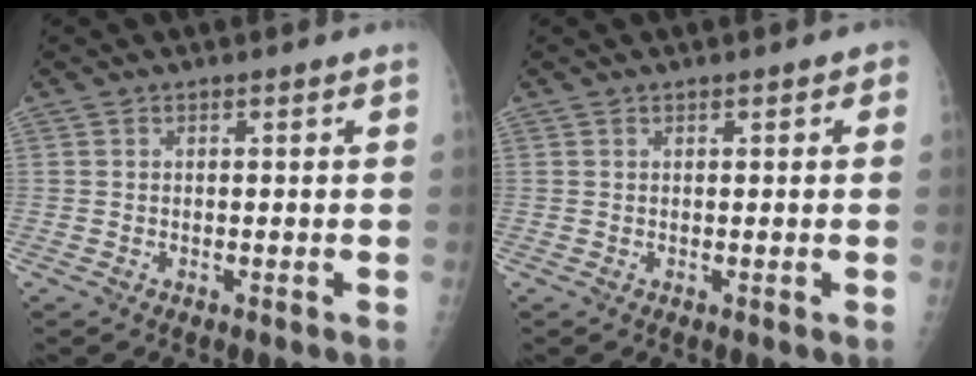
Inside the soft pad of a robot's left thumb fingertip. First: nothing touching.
{"total": 1.1, "force": [0.5, 0.6, 0.8], "torque": [-0.005, 0.001, 0.004]}